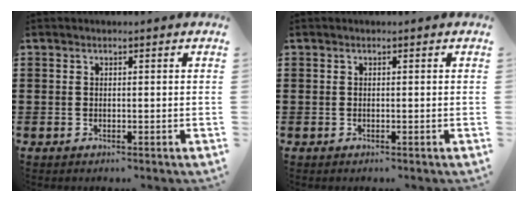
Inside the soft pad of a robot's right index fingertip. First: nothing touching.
{"total": 0.0}